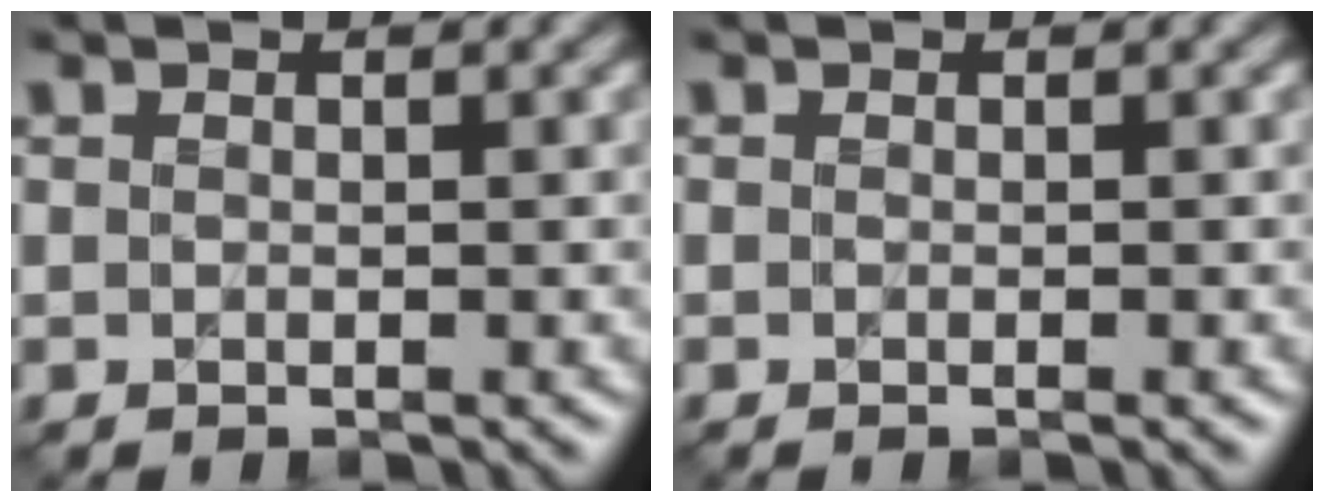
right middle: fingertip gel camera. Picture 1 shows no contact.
{"total": 0.0}